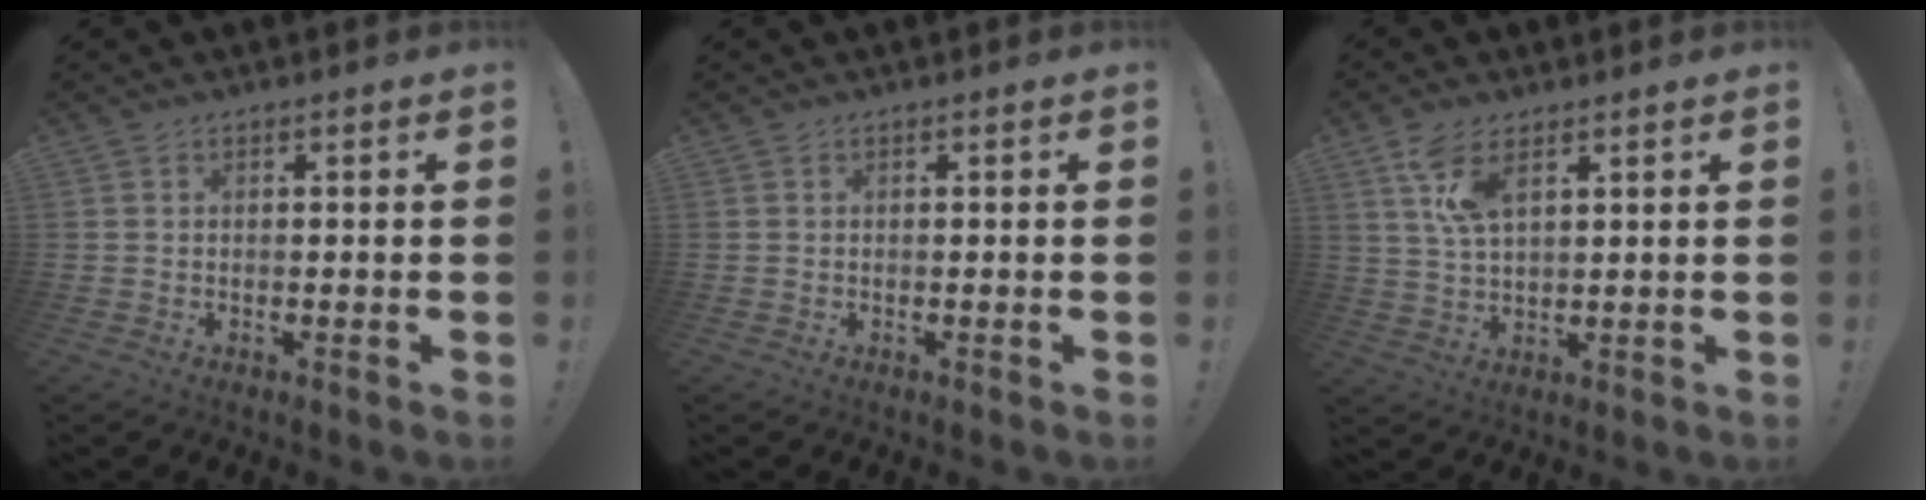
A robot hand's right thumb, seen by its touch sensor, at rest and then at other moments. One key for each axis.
{"total": 0.0}
{"total": 8.0, "fx": 4.4, "fy": 3.3, "fz": 5.9, "tx": -0.111, "ty": -0.010, "tz": 0.081}